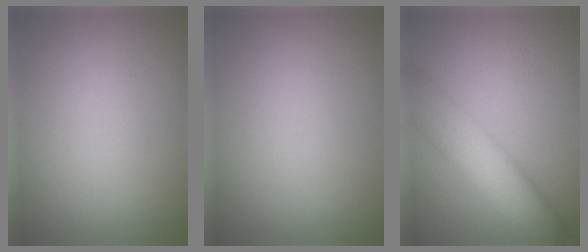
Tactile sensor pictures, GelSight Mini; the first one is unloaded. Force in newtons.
{"total": 0.0}
{"total": 7.7, "press": 7.7, "slide": 0.3}